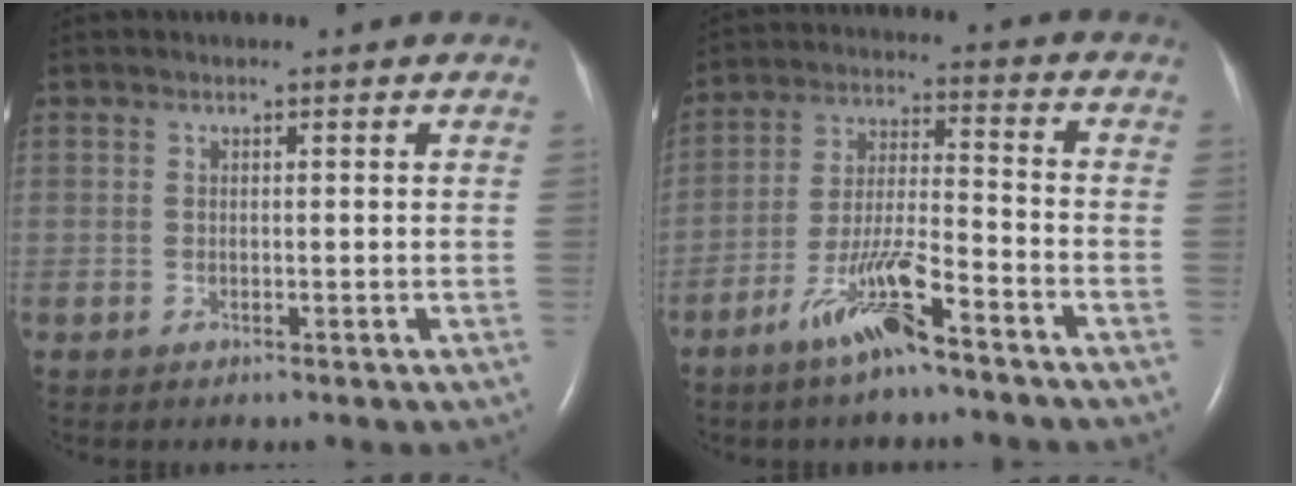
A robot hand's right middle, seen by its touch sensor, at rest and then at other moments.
{"total": 9.9, "force": [-6.7, 1.1, 7.3], "torque": [-0.148, -0.011, -0.127]}